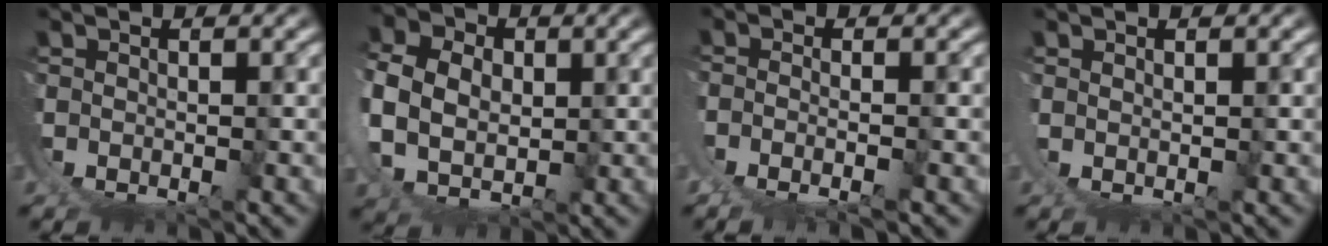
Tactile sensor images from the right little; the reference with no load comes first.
{"total": 8.0, "force": [3.6, 5.0, 5.2], "torque": [-0.114, -0.010, 0.068]}
{"total": 2.2, "force": [-0.3, 0.2, 2.1], "torque": [-0.045, -0.012, 0.003]}
{"total": 1.4, "force": [1.3, -0.5, 0.1], "torque": [-0.004, 0.002, 0.021]}